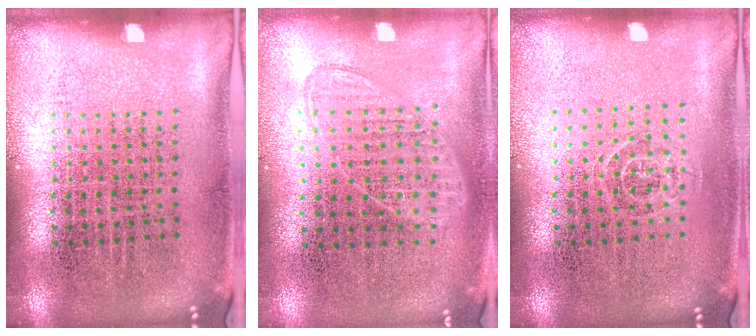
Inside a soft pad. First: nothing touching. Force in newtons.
{"total": 1.0, "press": 0.9, "slide": 0.4}
{"total": 0.8, "press": 0.5, "slide": 0.6}